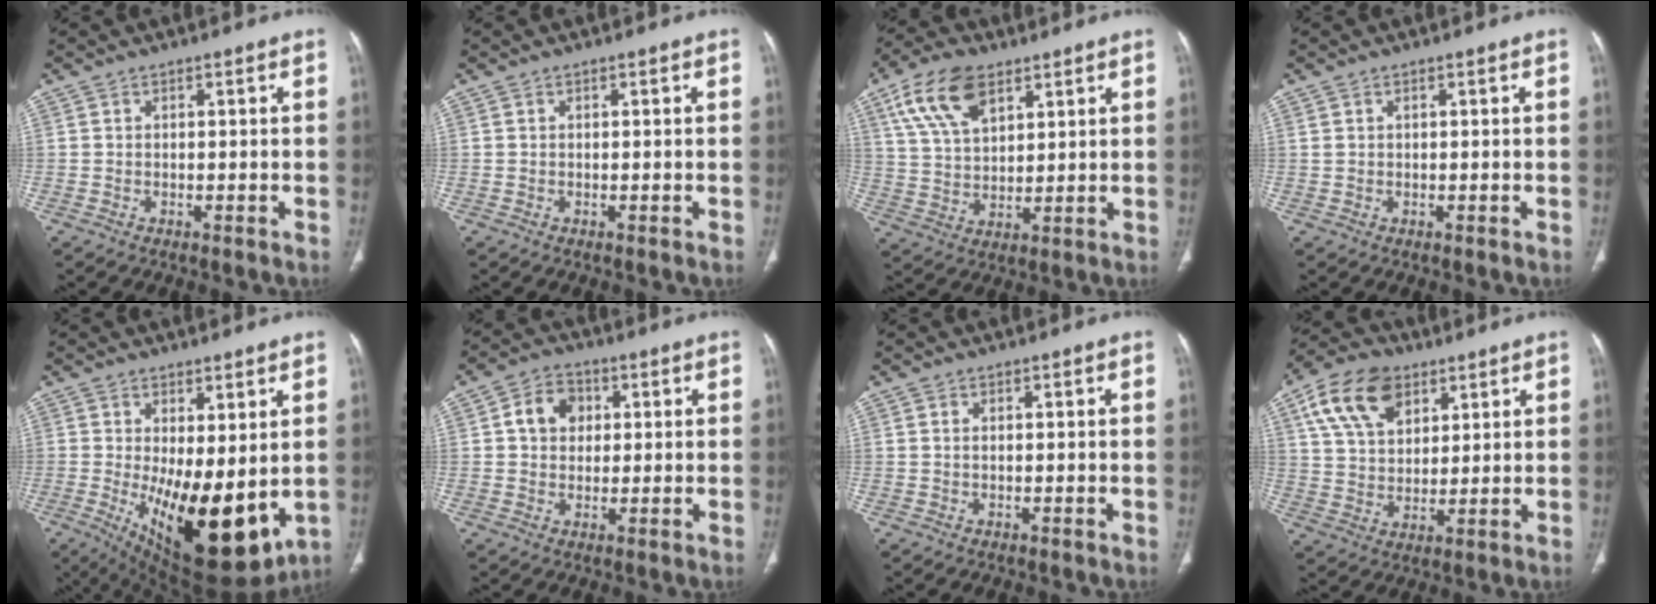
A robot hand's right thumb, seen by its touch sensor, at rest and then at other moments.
{"total": 0.0}
{"total": 12.5, "force": [6.6, 6.6, 8.2], "torque": [-0.146, -0.013, 0.128]}
{"total": 0.8, "force": [0.3, 0.6, 0.5], "torque": [-0.014, 0.008, 0.012]}
{"total": 18.4, "force": [-1.9, 7.7, 16.6], "torque": [-0.256, -0.040, -0.002]}
{"total": 6.8, "force": [1.5, 5.4, 3.8], "torque": [-0.042, 0.007, 0.019]}
{"total": 0.5, "force": [0.1, 0.3, 0.4], "torque": [-0.013, 0.005, 0.003]}
{"total": 14.1, "force": [6.8, 8.9, 8.6], "torque": [-0.143, -0.010, 0.125]}